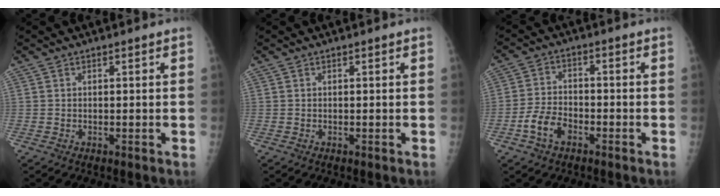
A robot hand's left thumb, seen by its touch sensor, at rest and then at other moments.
{"total": 0.0}
{"total": 6.2, "force": [-3.1, 3.9, 3.7], "torque": [-0.070, 0.020, -0.061]}